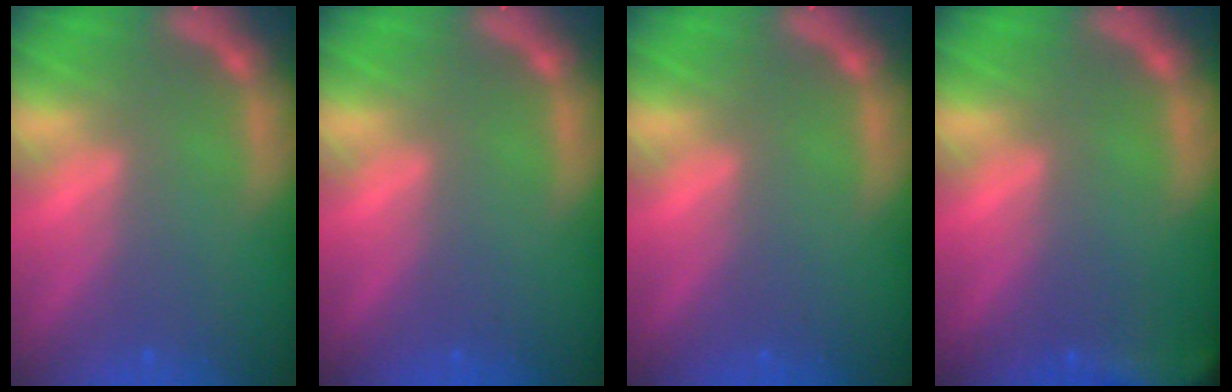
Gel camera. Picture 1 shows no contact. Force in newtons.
{"total": 0.0}
{"total": 0.0}
{"total": 7.5}